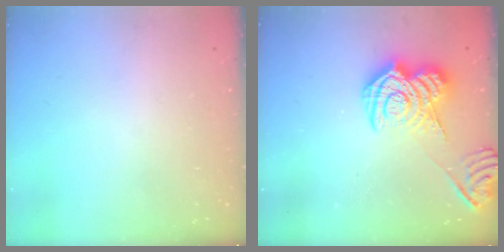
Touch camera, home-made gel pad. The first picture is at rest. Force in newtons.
{"total": 13.0, "press": 13.0, "slide": 1.0}